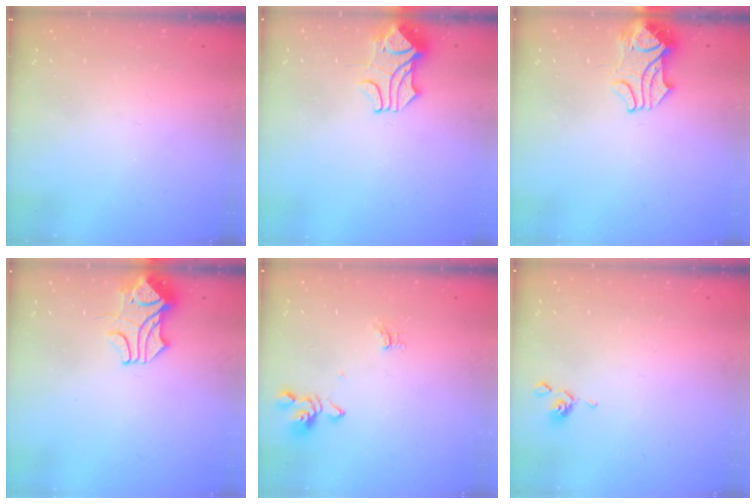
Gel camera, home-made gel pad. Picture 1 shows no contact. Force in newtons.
{"total": 1.5, "press": 1.2, "slide": 1.0}
{"total": 2.1, "press": 2.0, "slide": 0.5}
{"total": 1.9, "press": 1.5, "slide": 1.1}
{"total": 2.4, "press": 2.3, "slide": 0.5}
{"total": 1.8, "press": 1.8, "slide": 0.2}